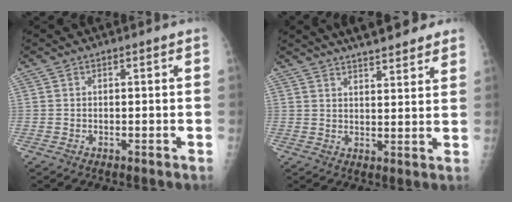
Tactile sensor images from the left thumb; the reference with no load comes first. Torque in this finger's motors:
{"motor_torque": [1.42, -0.81, 1.20, -0.88, 0.00]}